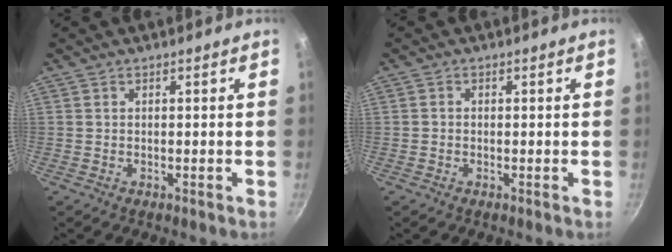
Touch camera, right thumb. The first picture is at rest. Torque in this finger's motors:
{"motor_torque": [-0.16, -0.11, -0.34, 0.01, 0.06]}